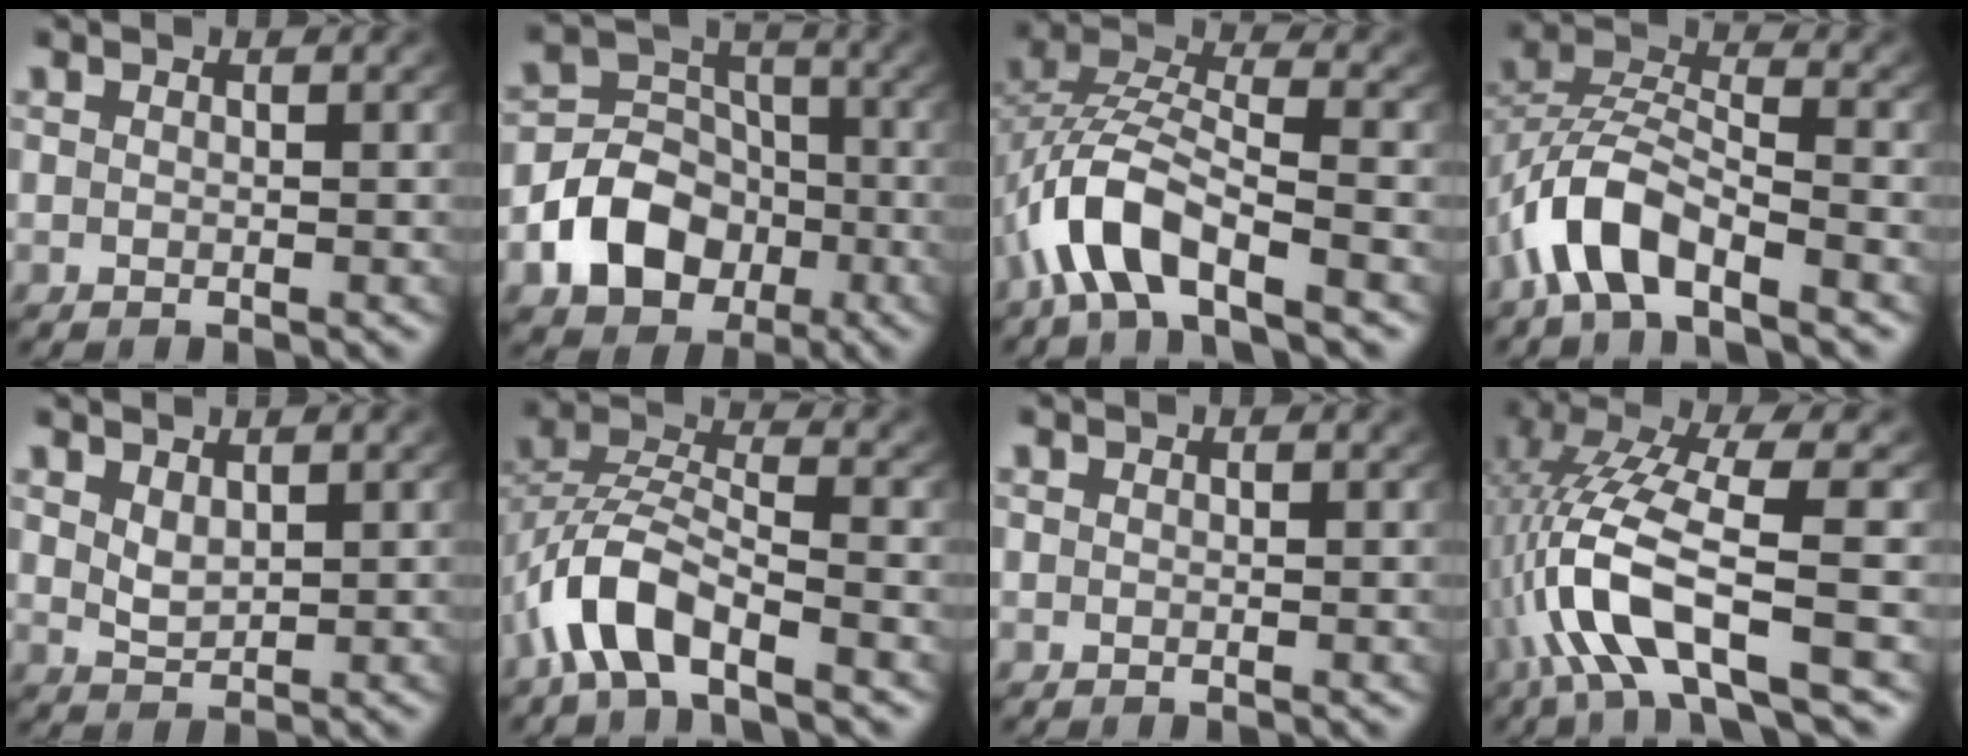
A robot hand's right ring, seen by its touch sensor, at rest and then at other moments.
{"total": 8.1, "force": [-3.1, 6.5, 3.6], "torque": [-0.055, -0.017, -0.051]}
{"total": 6.9, "force": [-1.7, 4.4, 5.1], "torque": [-0.129, -0.008, -0.034]}
{"total": 5.5, "force": [-2.2, 3.3, 3.7], "torque": [-0.094, -0.014, -0.042]}
{"total": 1.8, "force": [1.1, 0.8, 1.2], "torque": [-0.027, -0.015, 0.033]}
{"total": 5.5, "force": [-2.1, 3.3, 3.9], "torque": [-0.100, -0.014, -0.040]}
{"total": 0.0}
{"total": 8.9, "force": [-1.7, 4.3, 7.7], "torque": [-0.192, -0.028, -0.017]}